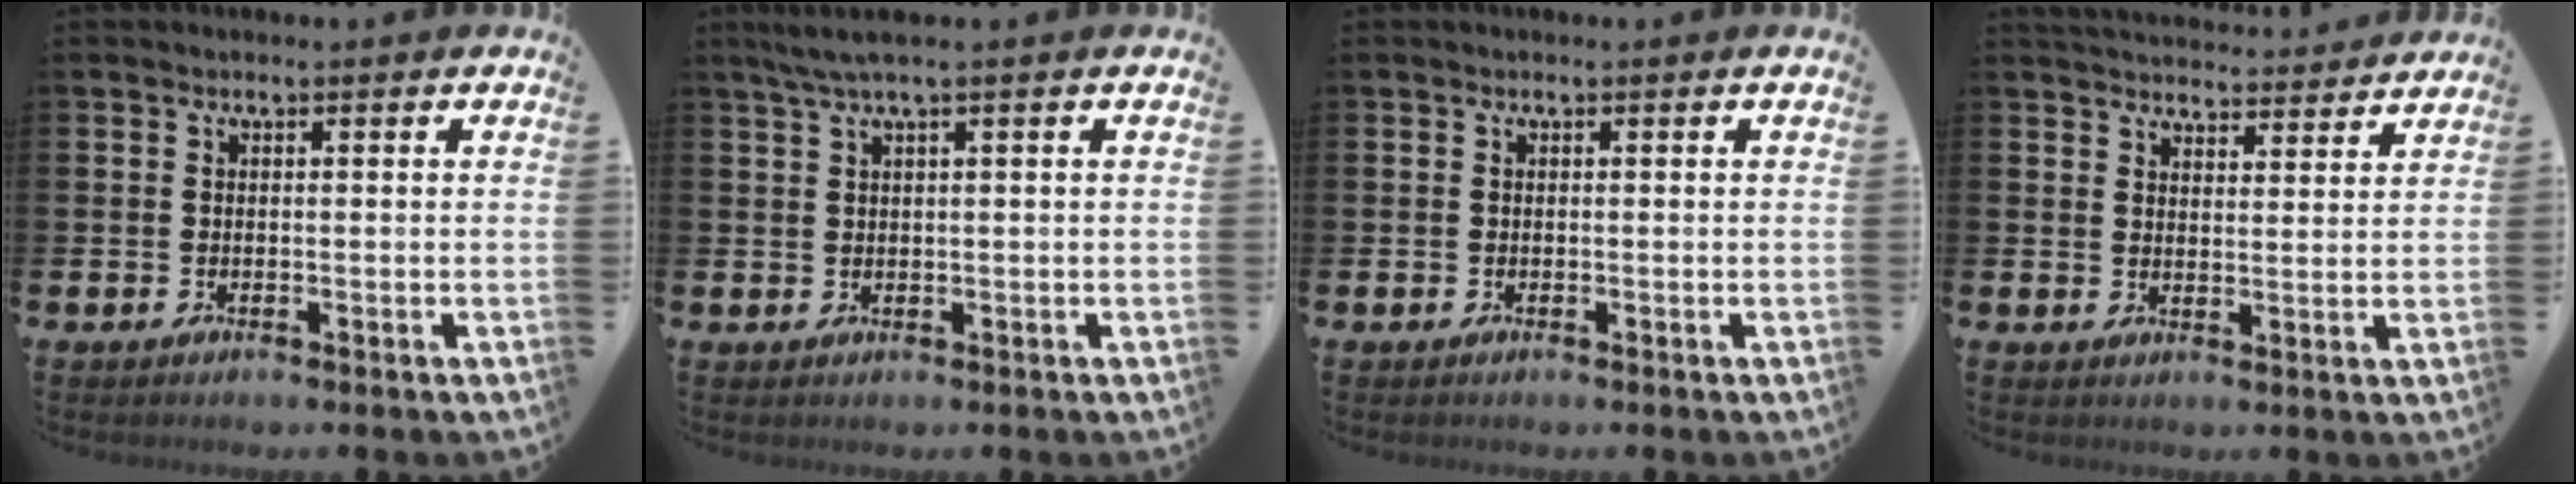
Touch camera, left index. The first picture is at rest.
{"total": 2.3, "force": [1.4, -0.2, 1.9], "torque": [-0.042, 0.004, 0.026]}
{"total": 0.0}
{"total": 4.4, "force": [4.4, 0.6, 0.1], "torque": [-0.003, -0.031, 0.077]}